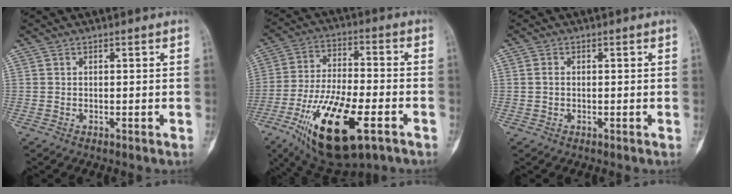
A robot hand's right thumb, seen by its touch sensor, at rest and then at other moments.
{"total": 21.6, "force": [-9.6, 8.4, 17.5], "torque": [-0.341, 0.023, -0.155]}
{"total": 1.3, "force": [0.1, 0.9, 0.9], "torque": [-0.014, 0.002, 0.000]}